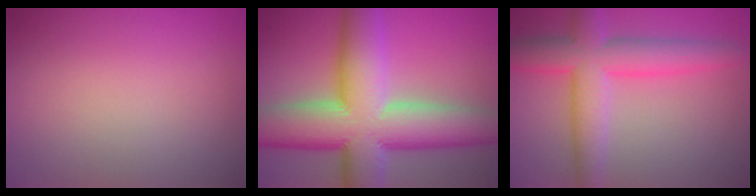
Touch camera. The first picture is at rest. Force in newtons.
{"total": 14.3, "press": 14.2, "slide": 0.8}
{"total": 5.4, "press": 5.4, "slide": 0.2}